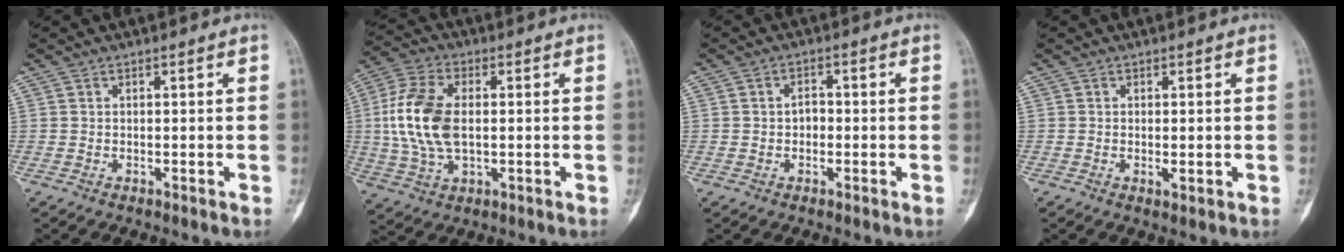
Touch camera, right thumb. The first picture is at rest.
{"total": 13.6, "force": [0.6, 7.8, 11.2], "torque": [-0.238, 0.006, 0.012]}
{"total": 2.1, "force": [-0.3, 1.7, 1.3], "torque": [-0.009, 0.006, -0.011]}
{"total": 1.5, "force": [-0.2, 0.6, 1.3], "torque": [-0.021, -0.004, -0.002]}